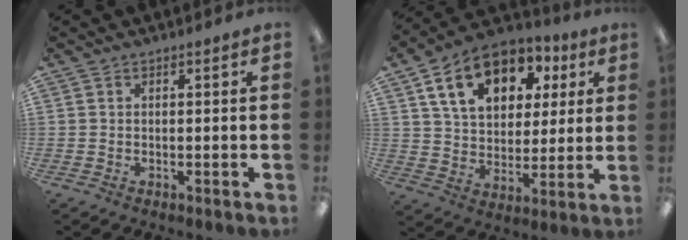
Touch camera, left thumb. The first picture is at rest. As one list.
[{"total": 16.3, "force": [8.2, 11.1, 8.8], "torque": [-0.149, -0.017, 0.148]}]